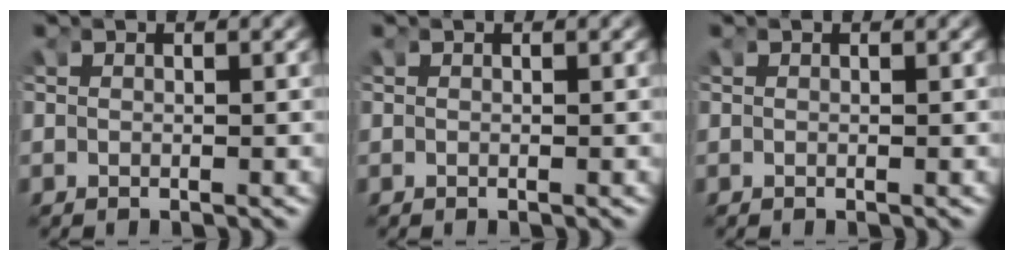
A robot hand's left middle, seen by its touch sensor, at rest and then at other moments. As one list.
[{"total": 0.0}, {"total": 0.0}]